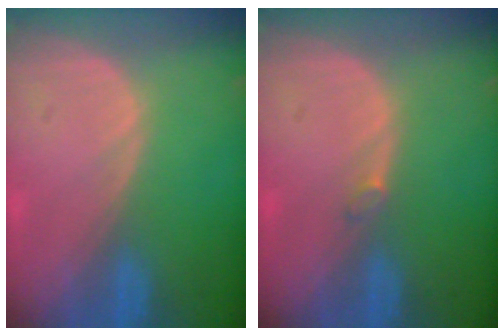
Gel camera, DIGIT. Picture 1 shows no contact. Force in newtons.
{"total": 0.8, "press": 0.8, "slide": 0.2}